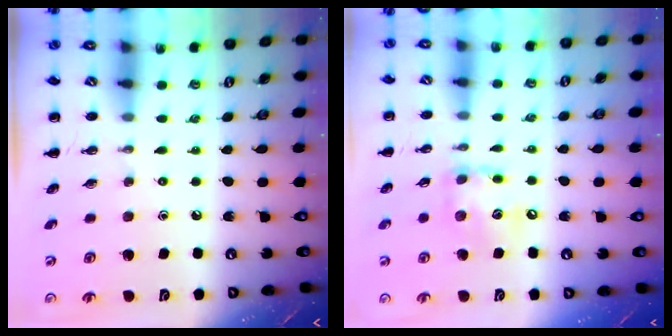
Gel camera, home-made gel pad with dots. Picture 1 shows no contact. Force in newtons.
{"total": 10.8, "press": 10.8, "slide": 1.0}